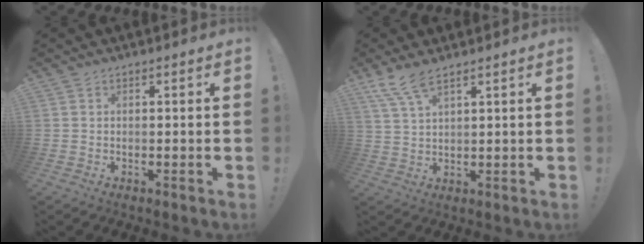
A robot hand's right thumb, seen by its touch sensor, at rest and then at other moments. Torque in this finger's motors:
{"motor_torque": [0.63, 0.62, 0.27, 0.64, 0.00]}